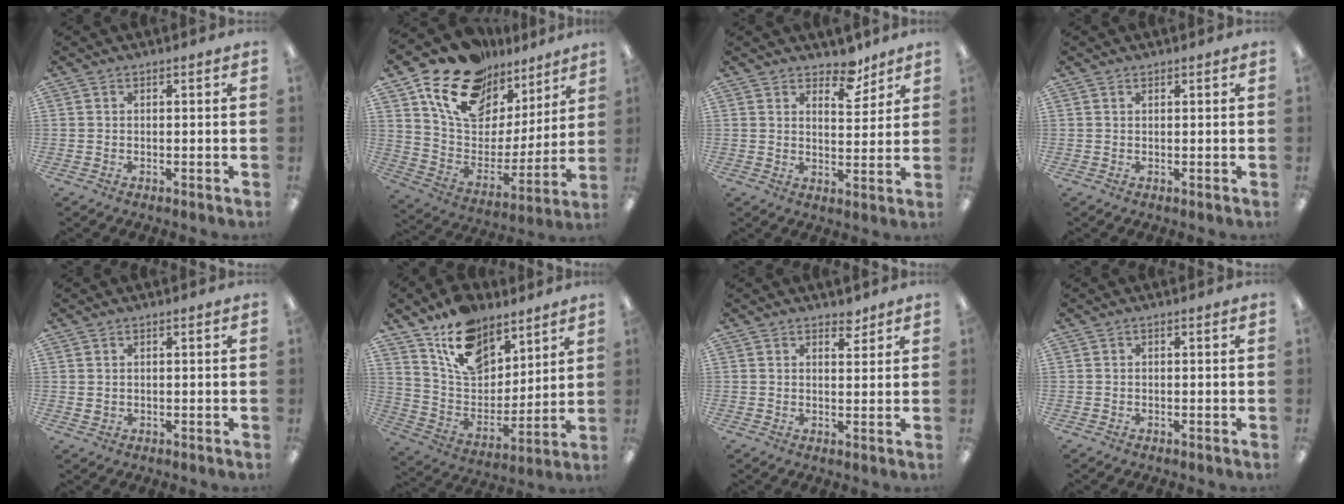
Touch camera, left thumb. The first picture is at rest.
{"total": 18.4, "force": [13.0, 10.8, 7.4], "torque": [-0.146, -0.081, 0.234]}
{"total": 7.0, "force": [5.7, 3.1, 2.6], "torque": [-0.018, -0.038, 0.097]}
{"total": 0.7, "force": [0.6, 0.2, 0.2], "torque": [-0.004, 0.000, 0.012]}
{"total": 1.0, "force": [0.8, 0.6, 0.2], "torque": [0.003, -0.004, 0.013]}
{"total": 15.6, "force": [10.8, 8.9, 6.8], "torque": [-0.134, -0.054, 0.205]}
{"total": 3.2, "force": [2.7, 1.4, 1.0], "torque": [0.010, -0.019, 0.044]}
{"total": 0.0}